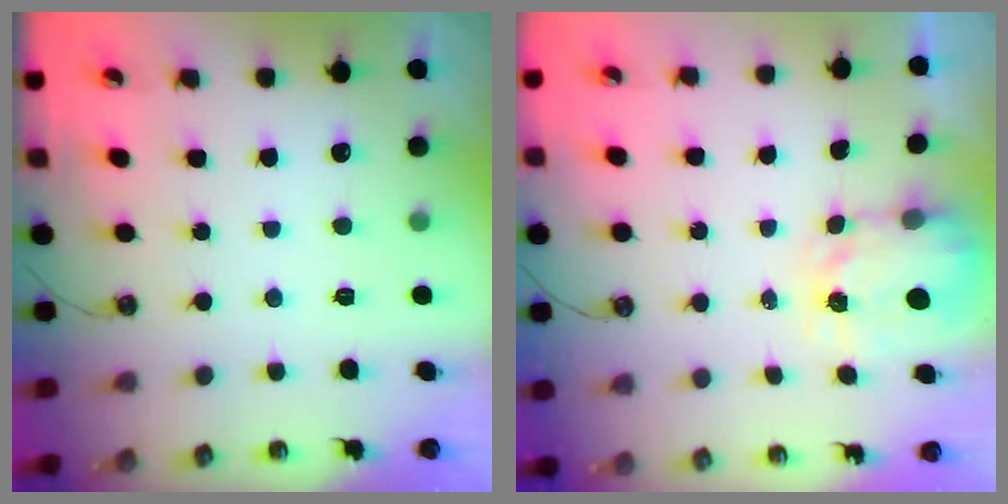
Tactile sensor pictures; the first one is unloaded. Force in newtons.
{"total": 3.4, "press": 3.4, "slide": 0.3}